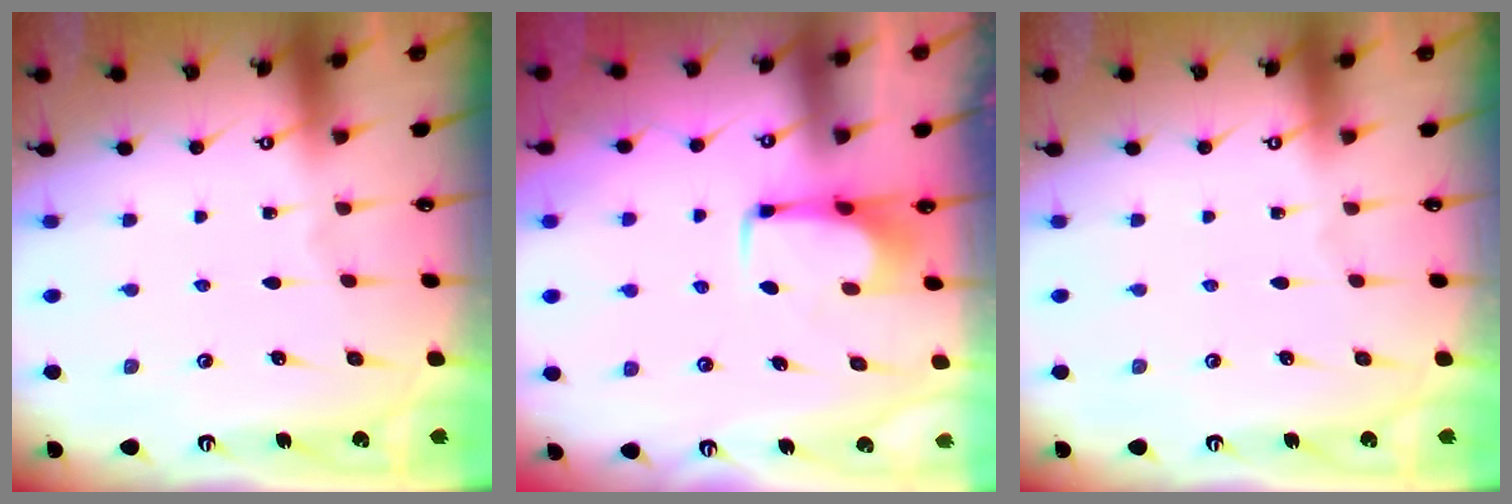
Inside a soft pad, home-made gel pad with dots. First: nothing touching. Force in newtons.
{"total": 1.7, "press": 1.6, "slide": 0.5}
{"total": 0.0}